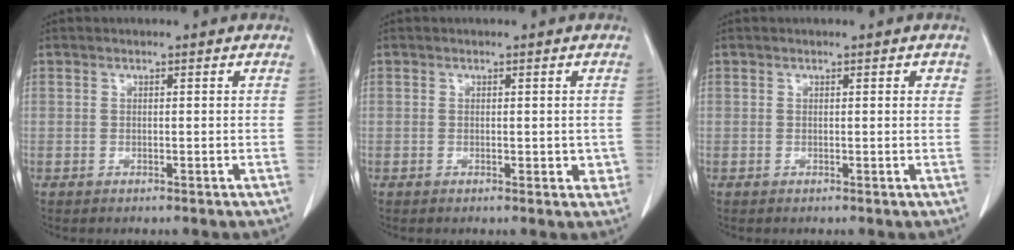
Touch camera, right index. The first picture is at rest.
{"total": 2.1, "force": [-0.3, 1.1, 1.7], "torque": [-0.013, 0.000, -0.003]}
{"total": 0.9, "force": [0.6, 0.3, 0.6], "torque": [-0.008, 0.001, 0.004]}